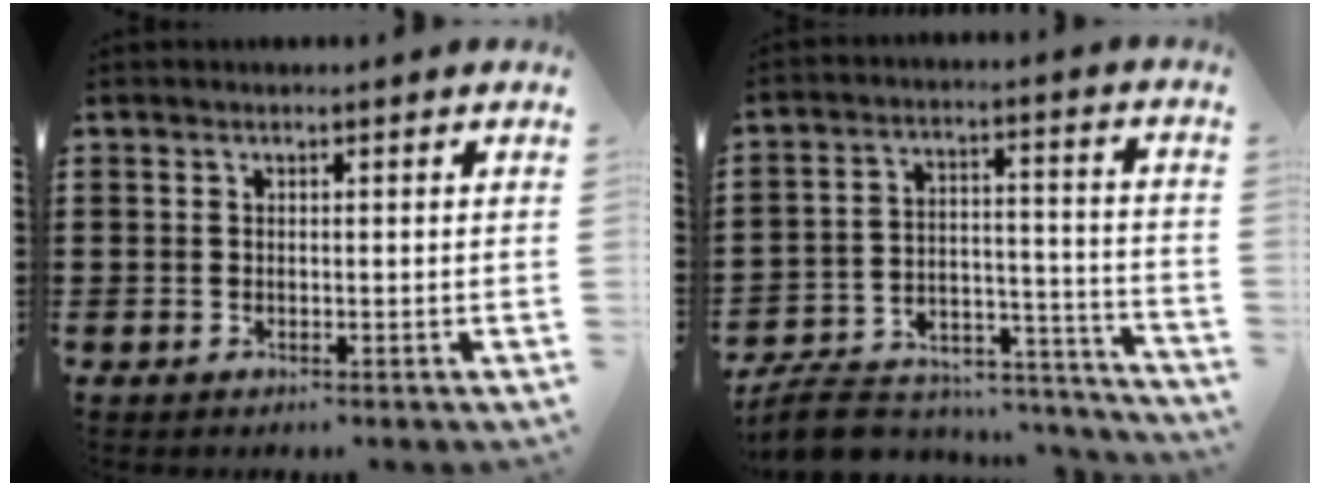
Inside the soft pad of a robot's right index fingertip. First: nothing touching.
{"total": 8.2, "force": [-7.4, 2.7, 2.5], "torque": [-0.042, 0.021, -0.140]}